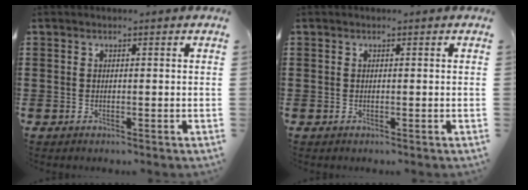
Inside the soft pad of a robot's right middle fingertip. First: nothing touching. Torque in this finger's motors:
{"motor_torque": [-2.14, 0.00, 0.00, 0.00]}